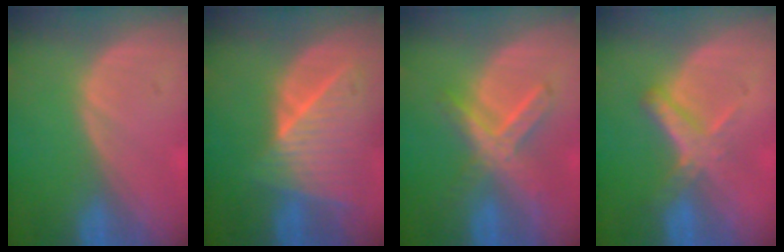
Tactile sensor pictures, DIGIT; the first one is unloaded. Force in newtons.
{"total": 9.0, "press": 8.0, "slide": 4.1}
{"total": 6.9, "press": 6.2, "slide": 3.1}
{"total": 5.5, "press": 5.0, "slide": 2.4}